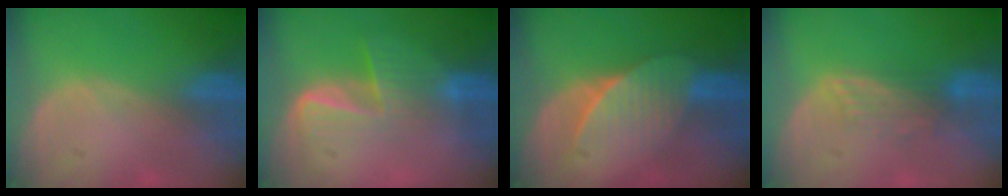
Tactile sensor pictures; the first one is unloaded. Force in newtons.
{"total": 7.0, "press": 5.8, "slide": 3.9}
{"total": 7.4, "press": 6.7, "slide": 3.0}
{"total": 3.9, "press": 3.3, "slide": 2.1}